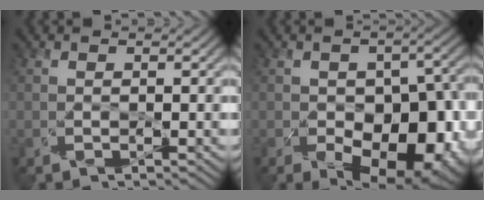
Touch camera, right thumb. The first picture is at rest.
{"total": 14.8, "force": [-6.1, 9.2, 9.9], "torque": [-0.103, -0.021, -0.054]}